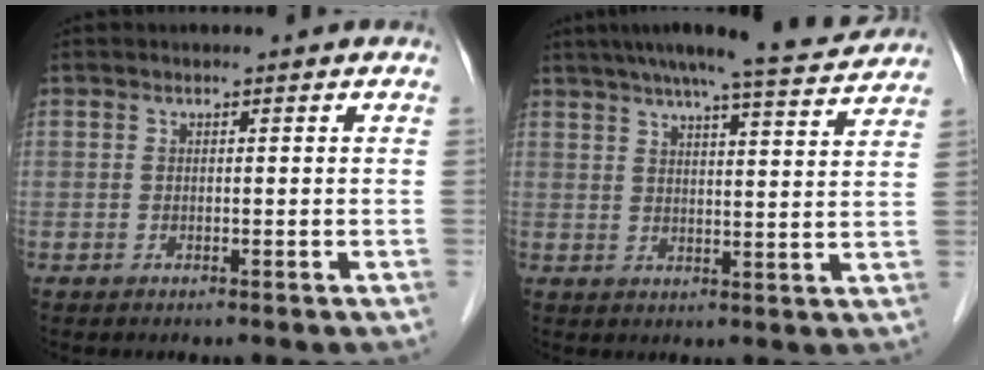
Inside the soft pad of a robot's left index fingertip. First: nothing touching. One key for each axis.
{"total": 12.6, "fx": 11.5, "fy": 0.4, "fz": 5.3, "tx": -0.081, "ty": 0.002, "tz": 0.148}